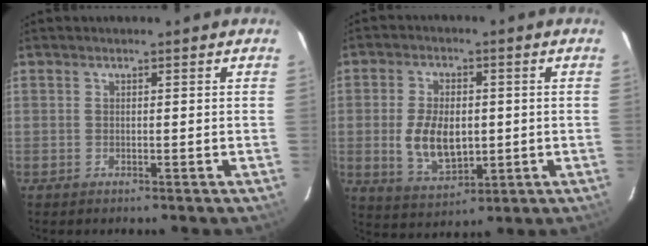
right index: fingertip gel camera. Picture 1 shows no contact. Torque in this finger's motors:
{"motor_torque": [0.18, -0.01, 0.17, 0.07]}